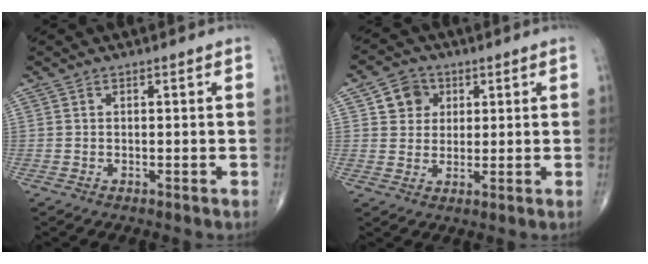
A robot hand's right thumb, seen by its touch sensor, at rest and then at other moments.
{"total": 5.9, "force": [2.1, 5.1, 1.9], "torque": [-0.004, -0.004, 0.033]}